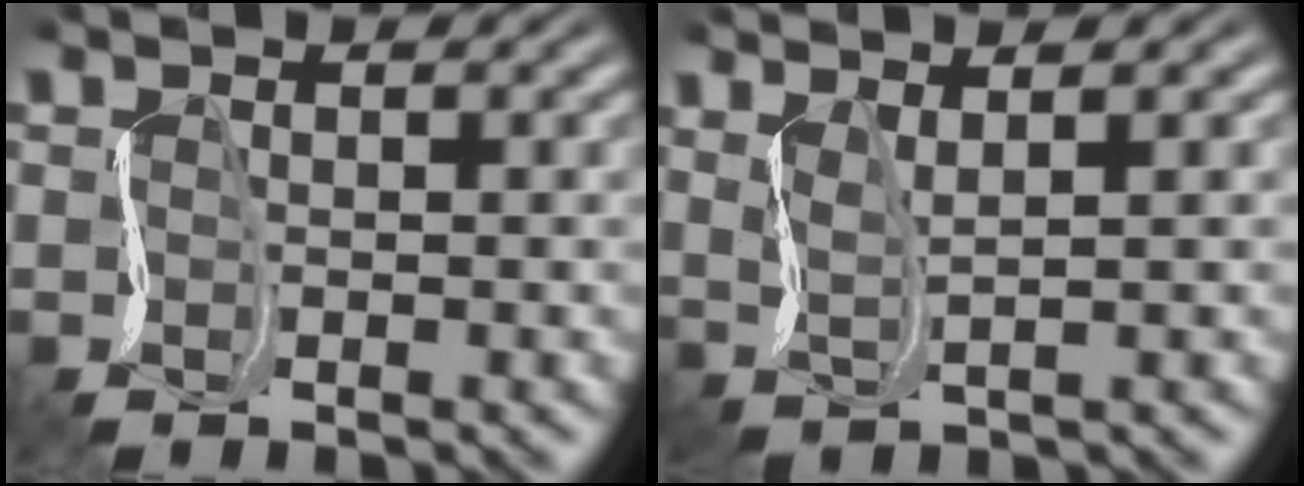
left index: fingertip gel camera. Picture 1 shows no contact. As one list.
[{"total": 2.1, "force": [1.4, 0.2, 1.5], "torque": [-0.033, 0.002, 0.023]}]